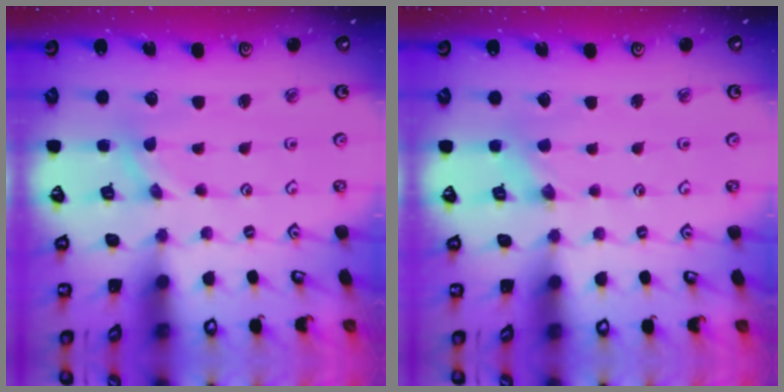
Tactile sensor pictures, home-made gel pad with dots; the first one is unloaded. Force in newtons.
{"total": 0.0}